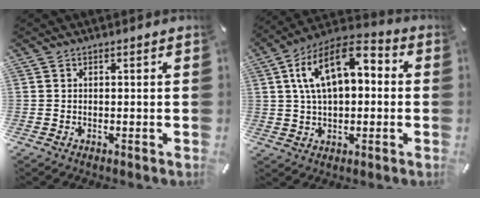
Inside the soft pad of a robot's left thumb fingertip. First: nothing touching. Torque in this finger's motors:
{"motor_torque": [1.70, 3.31, 1.97, -0.81, 0.26]}